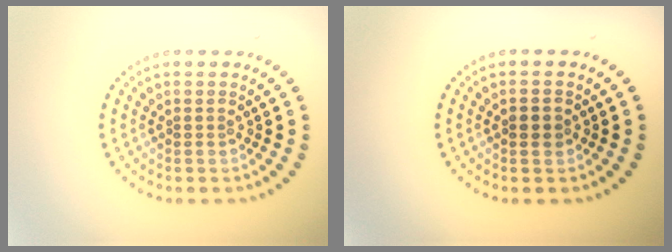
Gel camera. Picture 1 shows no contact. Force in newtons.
{"total": 1.2, "press": 1.2, "slide": 0.0}